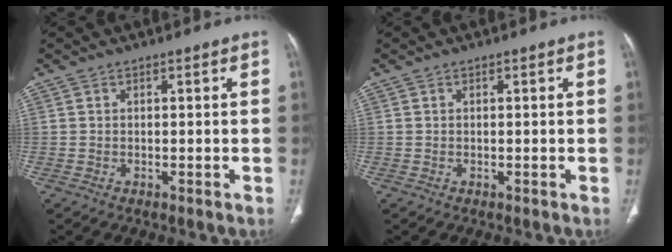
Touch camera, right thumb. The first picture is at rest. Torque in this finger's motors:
{"motor_torque": [-0.06, 0.09, -0.13, 0.10, 0.00]}